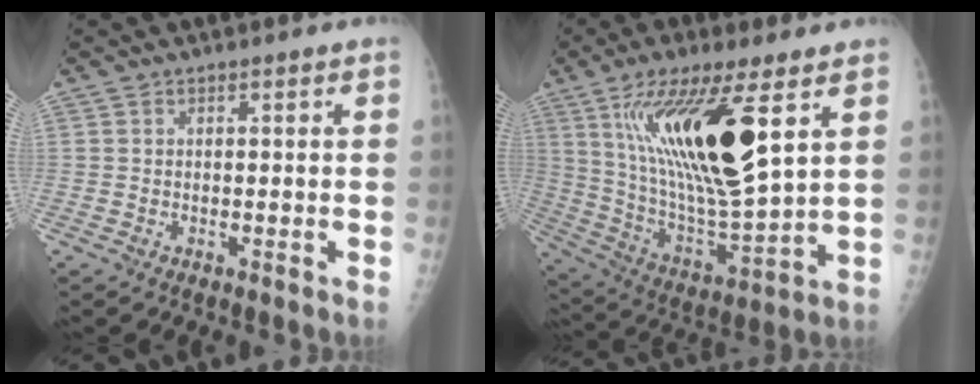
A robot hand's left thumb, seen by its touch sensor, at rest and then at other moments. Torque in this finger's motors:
{"motor_torque": [2.43, 2.58, 2.32, -0.45, 0.36]}